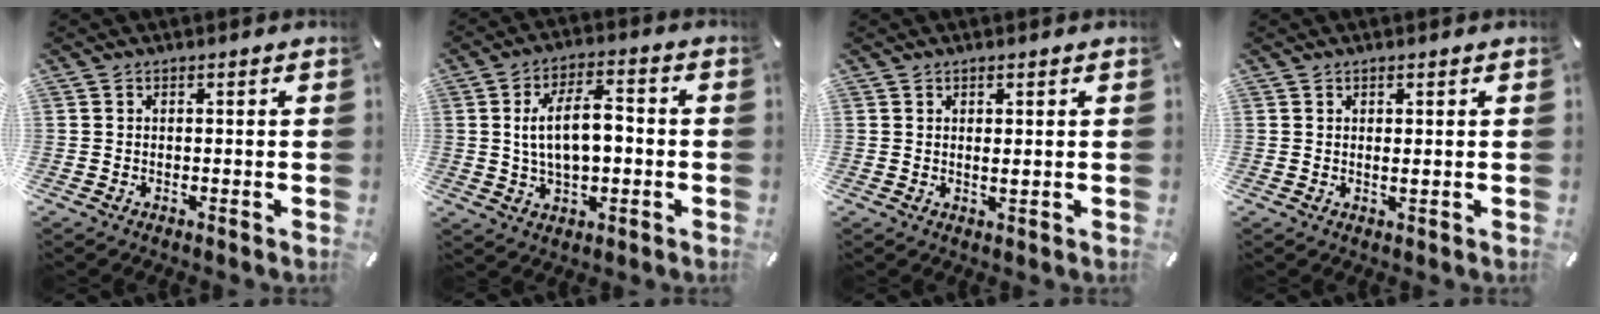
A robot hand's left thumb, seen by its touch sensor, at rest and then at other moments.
{"total": 10.8, "force": [0.2, 6.1, 8.9], "torque": [-0.157, 0.012, 0.002]}
{"total": 1.5, "force": [0.4, 0.1, 1.4], "torque": [-0.030, -0.003, 0.007]}
{"total": 1.3, "force": [0.3, 0.1, 1.2], "torque": [-0.025, -0.002, 0.005]}